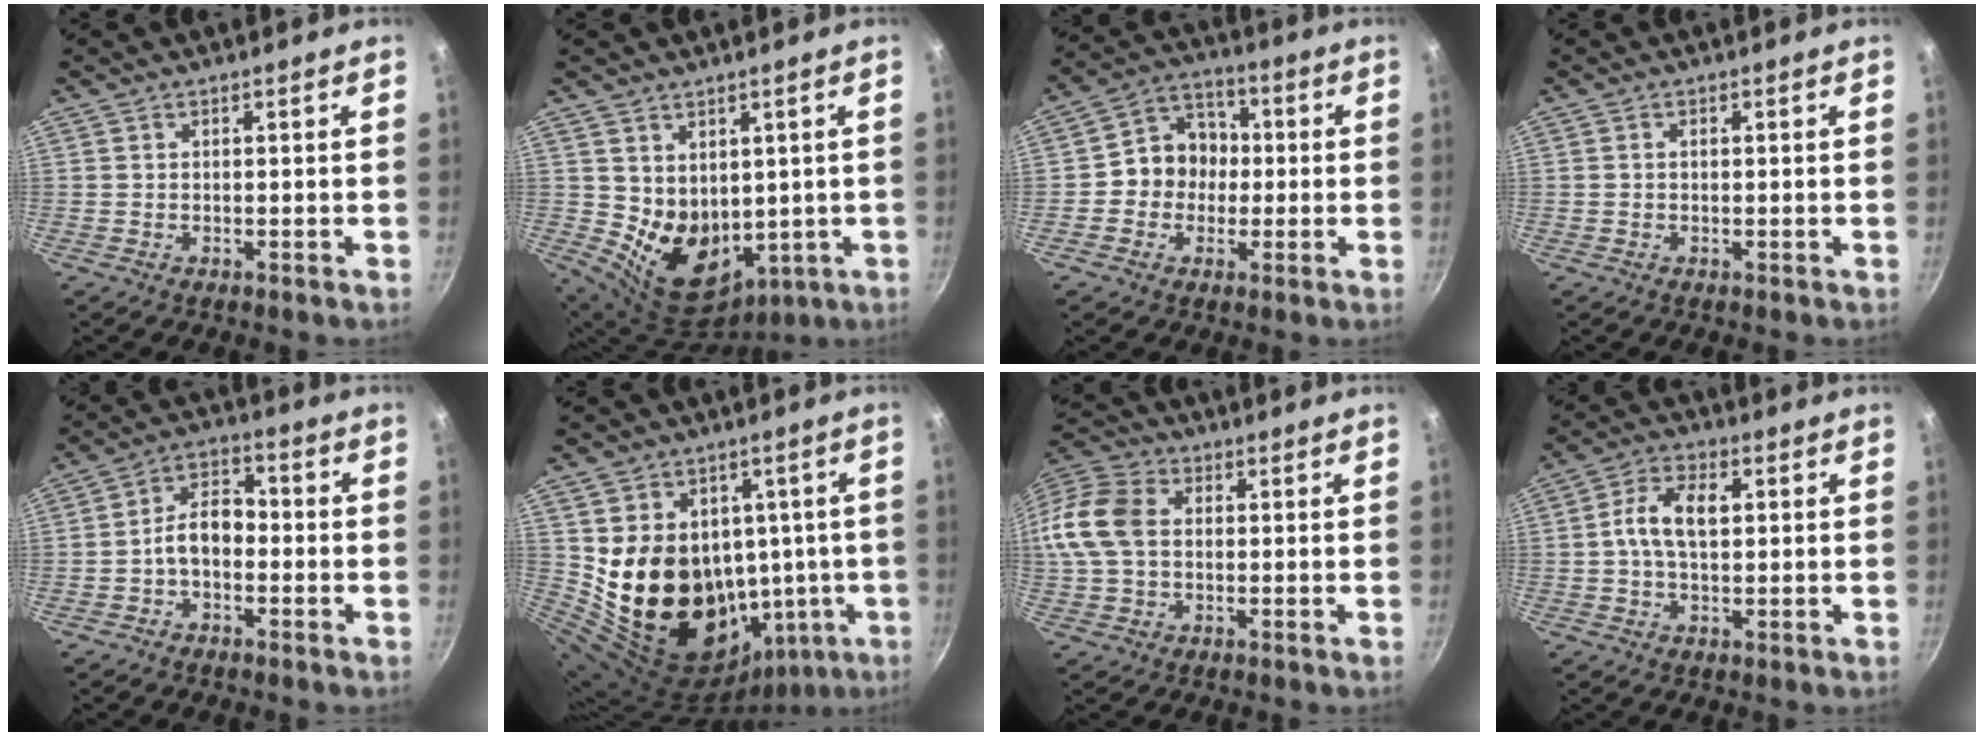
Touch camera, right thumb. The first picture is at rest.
{"total": 11.9, "force": [1.7, 9.1, 7.5], "torque": [-0.091, -0.034, 0.057]}
{"total": 9.5, "force": [-0.6, 8.5, 4.2], "torque": [-0.021, 0.026, -0.027]}
{"total": 0.7, "force": [0.0, 0.5, 0.4], "torque": [-0.006, 0.004, 0.000]}
{"total": 7.4, "force": [-1.7, 4.9, 5.4], "torque": [-0.065, 0.037, -0.040]}
{"total": 20.9, "force": [0.8, 16.4, 13.0], "torque": [-0.175, -0.014, 0.039]}
{"total": 14.0, "force": [1.0, 10.0, 9.8], "torque": [-0.196, 0.027, 0.004]}
{"total": 8.5, "force": [1.1, 5.0, 6.8], "torque": [-0.112, 0.018, 0.010]}